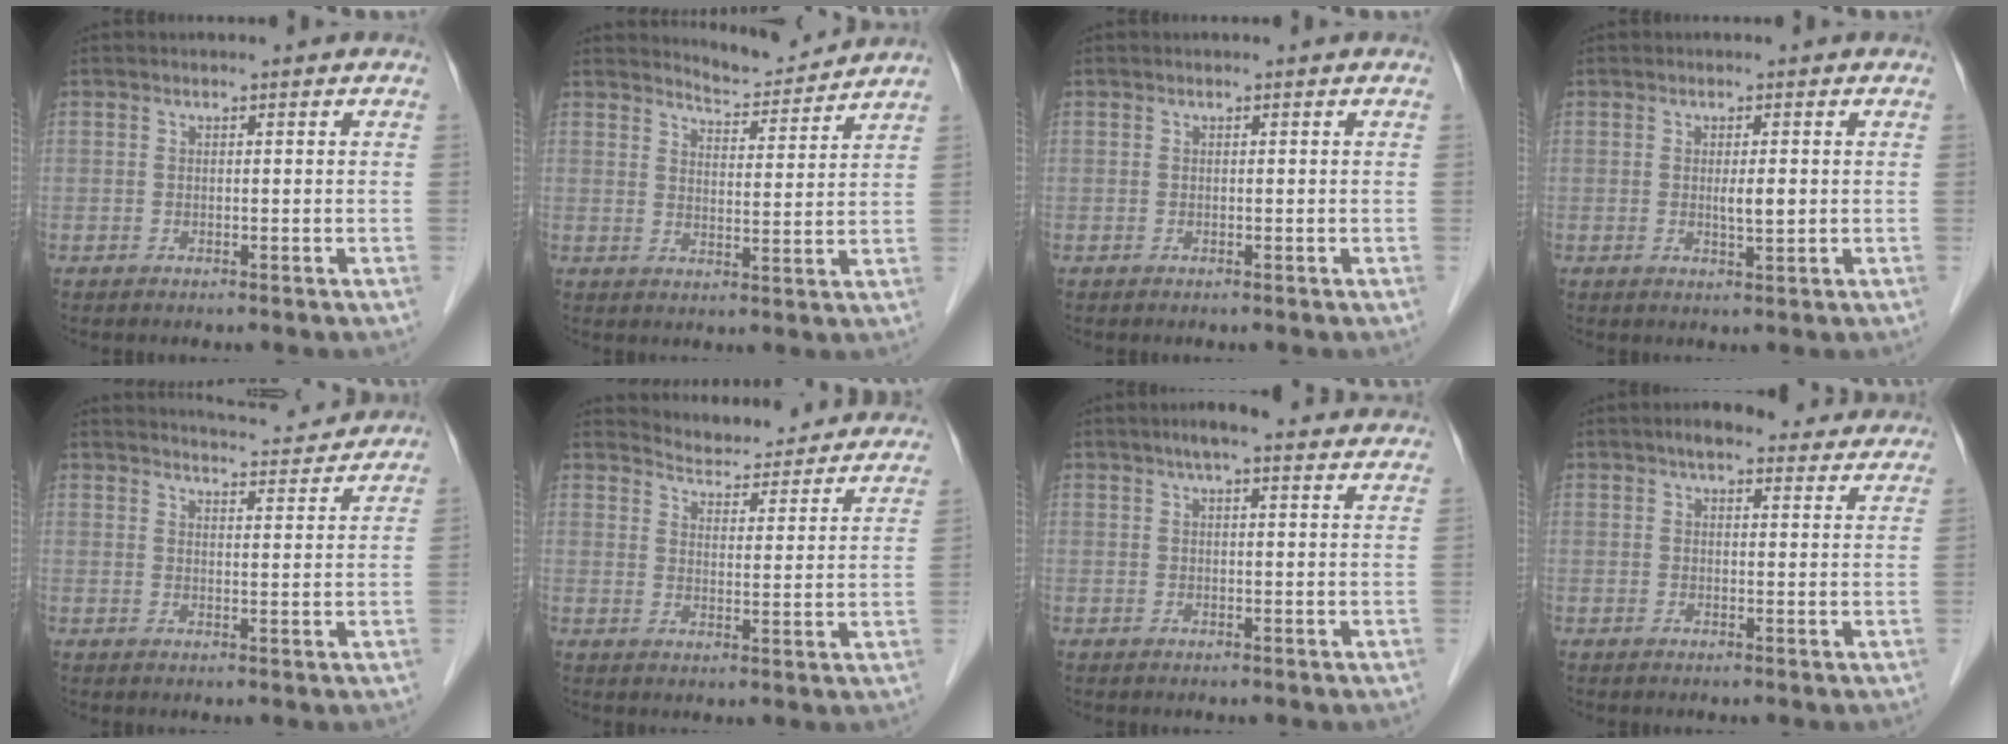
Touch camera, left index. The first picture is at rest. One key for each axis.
{"total": 6.0, "fx": 6.0, "fy": -0.2, "fz": -0.4, "tx": -0.007, "ty": -0.011, "tz": 0.089}
{"total": 0.0}
{"total": 2.2, "fx": 0.1, "fy": 0.3, "fz": 2.1, "tx": -0.039, "ty": -0.003, "tz": 0.003}
{"total": 9.0, "fx": 8.8, "fy": 0.7, "fz": 1.4, "tx": -0.024, "ty": 0.006, "tz": 0.110}
{"total": 16.2, "fx": 15.7, "fy": 3.1, "fz": 2.5, "tx": -0.019, "ty": -0.024, "tz": 0.183}
{"total": 12.0, "fx": 10.3, "fy": 1.8, "fz": 5.8, "tx": -0.072, "ty": 0.030, "tz": 0.118}
{"total": 11.6, "fx": 10.2, "fy": 3.2, "fz": 4.6, "tx": -0.041, "ty": 0.025, "tz": 0.115}